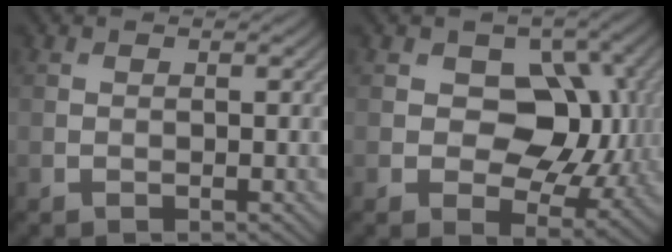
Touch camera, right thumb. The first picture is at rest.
{"total": 9.8, "force": [1.1, 7.0, 6.8], "torque": [-0.089, -0.009, 0.005]}